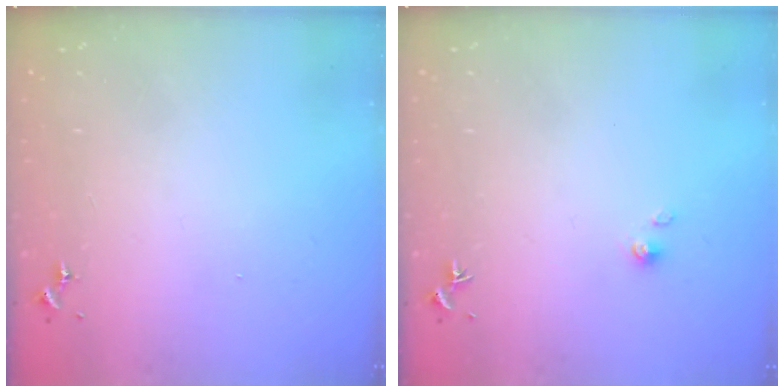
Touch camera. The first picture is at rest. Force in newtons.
{"total": 2.8, "press": 2.8, "slide": 0.4}